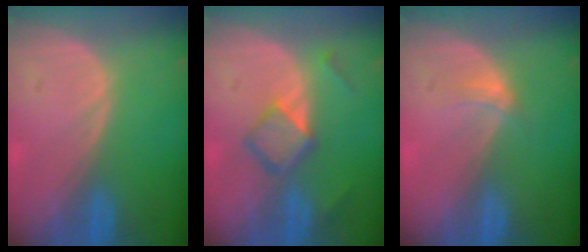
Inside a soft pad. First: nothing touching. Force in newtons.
{"total": 5.1, "press": 4.7, "slide": 1.9}
{"total": 1.9, "press": 1.5, "slide": 1.1}